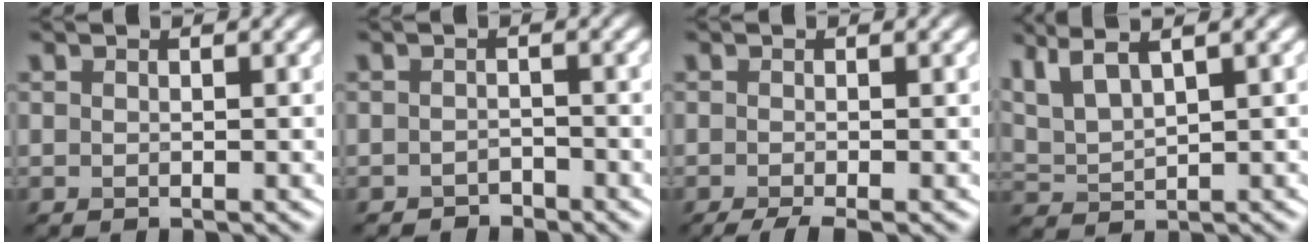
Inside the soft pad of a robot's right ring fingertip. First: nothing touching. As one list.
[{"total": 1.3, "force": [-1.2, 0.5, 0.1], "torque": [0.002, 0.005, -0.021]}, {"total": 2.6, "force": [-1.9, 0.5, 1.8], "torque": [-0.029, -0.005, -0.038]}, {"total": 5.4, "force": [3.6, 1.6, 3.7], "torque": [-0.087, 0.018, 0.077]}]